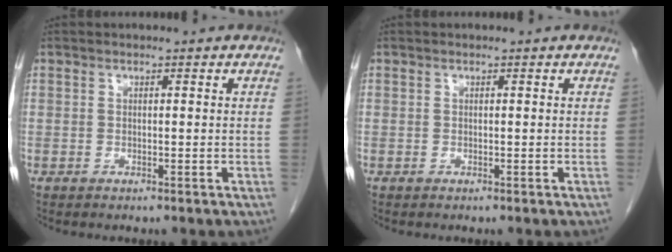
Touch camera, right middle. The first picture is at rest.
{"total": 0.0}